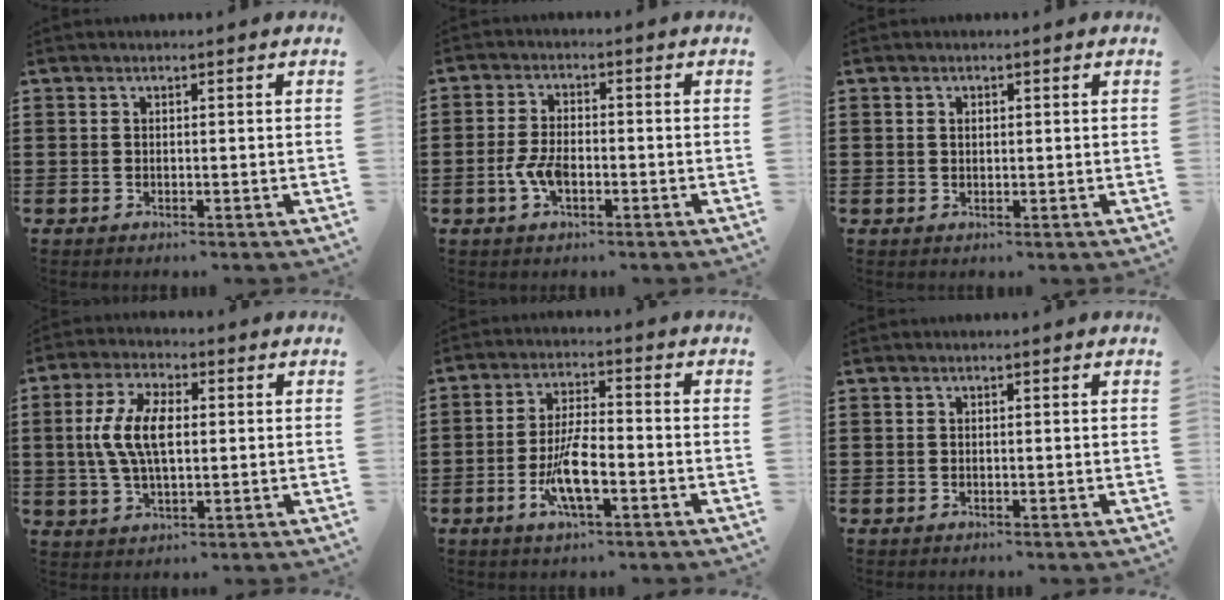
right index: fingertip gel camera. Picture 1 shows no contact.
{"total": 4.4, "force": [-1.4, 2.1, 3.6], "torque": [-0.092, -0.009, -0.031]}
{"total": 0.9, "force": [0.3, 0.6, 0.6], "torque": [-0.013, 0.003, 0.006]}
{"total": 8.2, "force": [0.5, 3.8, 7.3], "torque": [-0.159, 0.008, 0.004]}
{"total": 7.8, "force": [-2.8, 2.0, 7.0], "torque": [-0.155, -0.017, -0.055]}
{"total": 0.0}